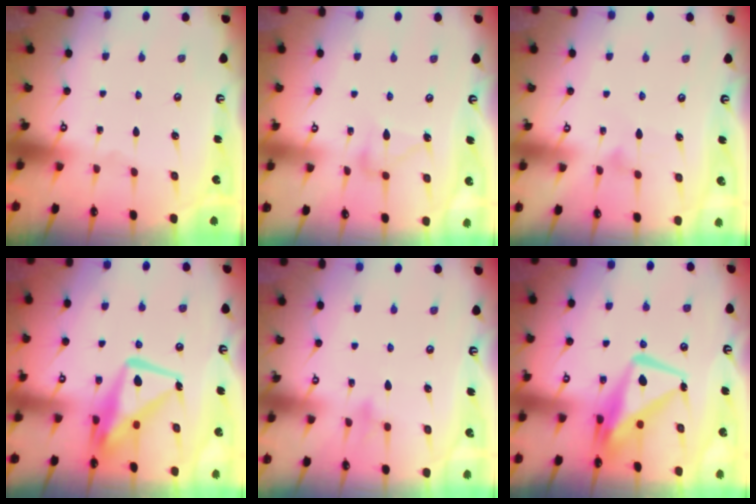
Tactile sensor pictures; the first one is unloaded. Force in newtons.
{"total": 9.5, "press": 9.5, "slide": 0.6}
{"total": 6.0, "press": 5.9, "slide": 0.4}
{"total": 12.1, "press": 12.0, "slide": 1.3}
{"total": 6.9, "press": 6.9, "slide": 0.7}
{"total": 10.5, "press": 10.4, "slide": 1.3}